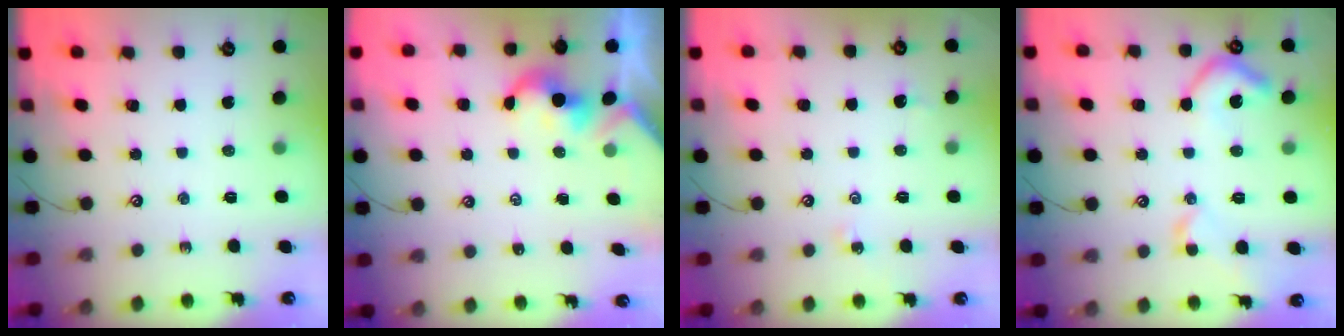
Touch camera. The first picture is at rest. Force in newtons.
{"total": 1.3, "press": 1.3, "slide": 0.2}
{"total": 1.6, "press": 1.6, "slide": 0.4}
{"total": 5.8, "press": 5.6, "slide": 1.2}